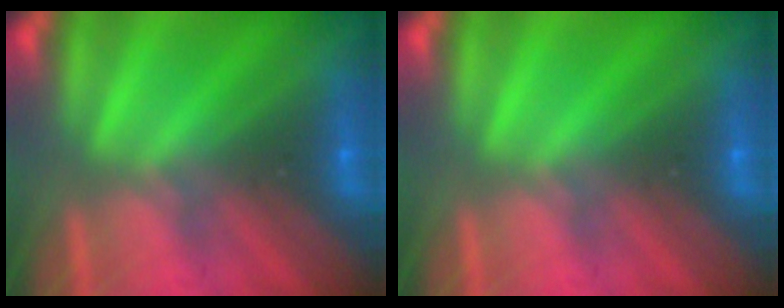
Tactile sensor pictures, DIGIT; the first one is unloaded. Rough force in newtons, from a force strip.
{"total": 0.0}